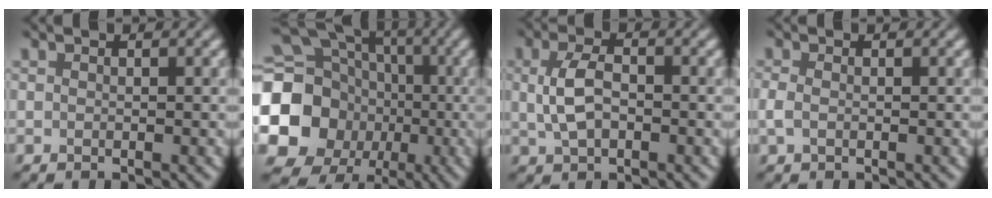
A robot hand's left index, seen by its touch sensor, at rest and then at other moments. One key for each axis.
{"total": 18.0, "fx": -1.7, "fy": 16.7, "fz": 6.7, "tx": -0.158, "ty": -0.017, "tz": -0.066}
{"total": 3.2, "fx": 0.1, "fy": 2.0, "fz": 2.5, "tx": -0.056, "ty": 0.003, "tz": 0.002}
{"total": 0.9, "fx": -0.4, "fy": 0.5, "fz": 0.6, "tx": -0.017, "ty": 0.000, "tz": -0.009}